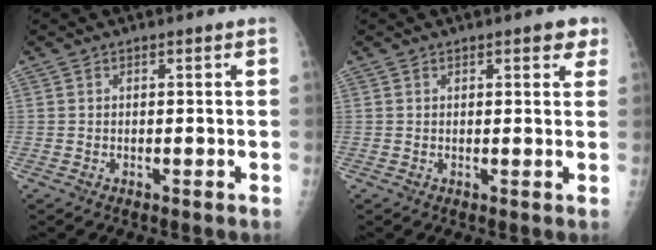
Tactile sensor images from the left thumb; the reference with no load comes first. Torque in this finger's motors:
{"motor_torque": [0.47, 0.44, 0.53, -0.02, 0.12]}